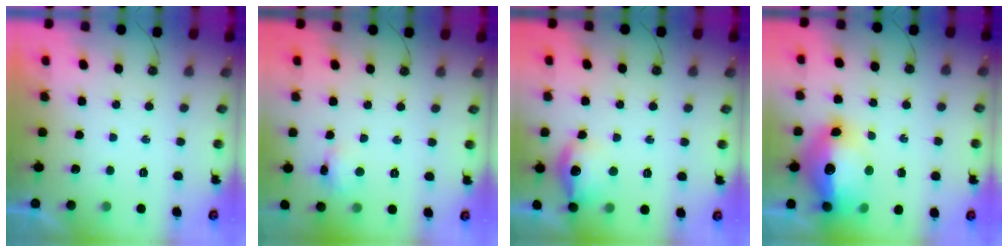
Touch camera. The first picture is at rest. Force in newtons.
{"total": 2.8, "press": 2.8, "slide": 0.5}
{"total": 13.5, "press": 13.4, "slide": 1.1}
{"total": 18.6, "press": 18.5, "slide": 2.3}